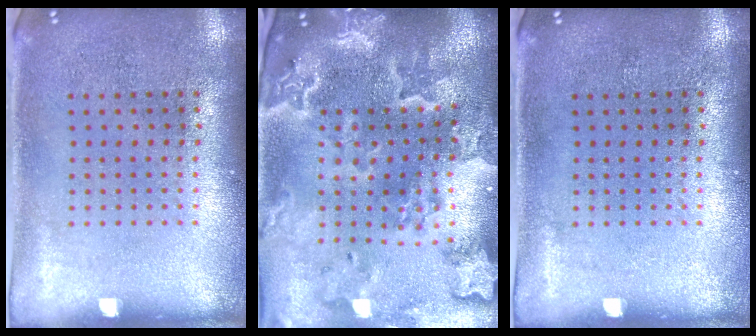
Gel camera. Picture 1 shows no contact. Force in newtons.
{"total": 4.4, "press": 3.6, "slide": 2.5}
{"total": 0.0}